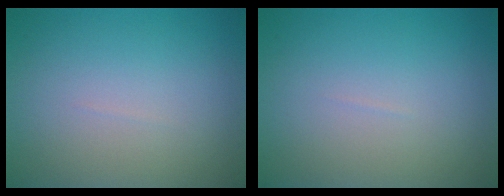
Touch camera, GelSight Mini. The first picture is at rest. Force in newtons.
{"total": 0.0}